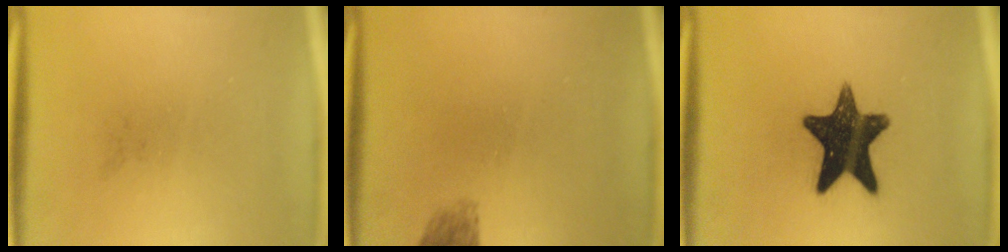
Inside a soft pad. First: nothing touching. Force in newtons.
{"total": 1.7}
{"total": 14.8}